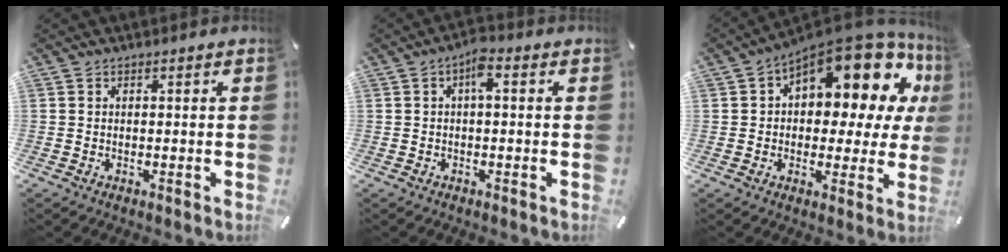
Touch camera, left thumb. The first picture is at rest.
{"total": 3.9, "force": [0.5, 1.5, 3.6], "torque": [-0.064, 0.011, 0.004]}
{"total": 16.5, "force": [9.3, 8.2, 10.8], "torque": [-0.149, -0.076, 0.156]}